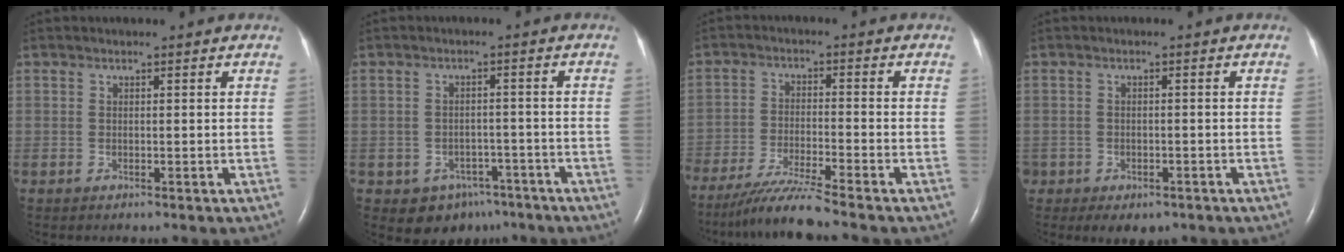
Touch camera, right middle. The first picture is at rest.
{"total": 6.3, "force": [-4.0, 4.6, 1.6], "torque": [-0.015, 0.014, -0.047]}
{"total": 7.4, "force": [-6.4, -1.4, 3.5], "torque": [-0.065, -0.029, -0.121]}
{"total": 4.5, "force": [-3.0, 2.9, 1.6], "torque": [-0.012, 0.006, -0.034]}